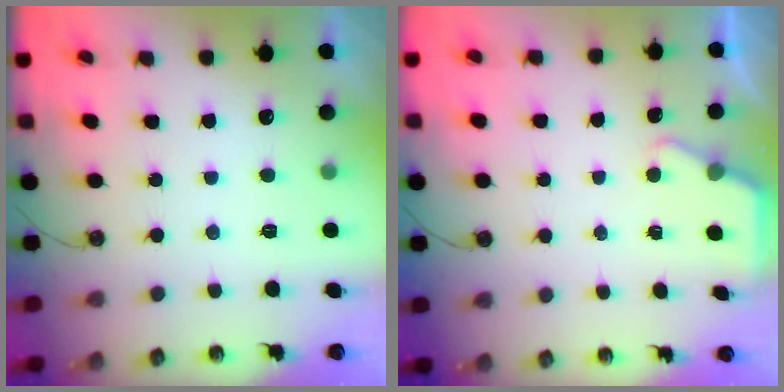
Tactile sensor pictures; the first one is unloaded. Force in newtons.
{"total": 2.7, "press": 2.7, "slide": 0.2}